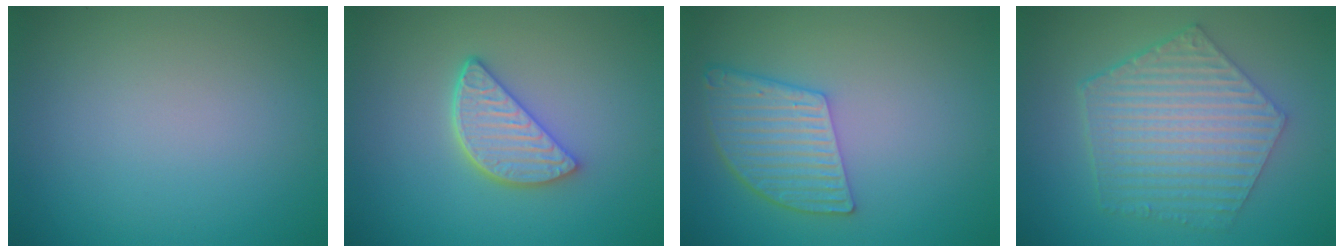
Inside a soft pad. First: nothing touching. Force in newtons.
{"total": 3.9, "press": 3.2, "slide": 2.2}
{"total": 5.2, "press": 4.1, "slide": 3.2}
{"total": 6.5, "press": 4.9, "slide": 4.3}